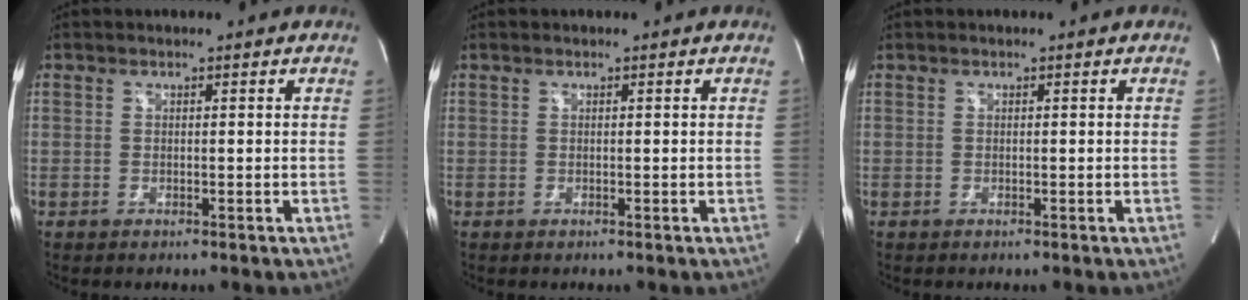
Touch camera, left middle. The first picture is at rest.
{"total": 0.0}
{"total": 0.0}